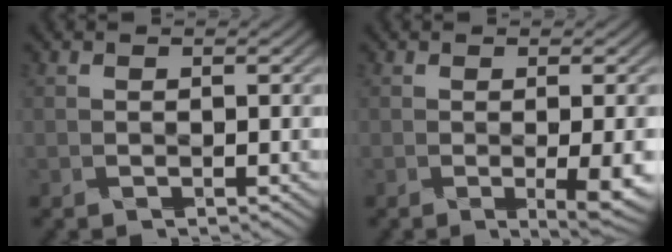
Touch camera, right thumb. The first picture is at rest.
{"total": 4.1, "force": [-0.6, 0.8, 4.0], "torque": [-0.068, -0.007, -0.006]}